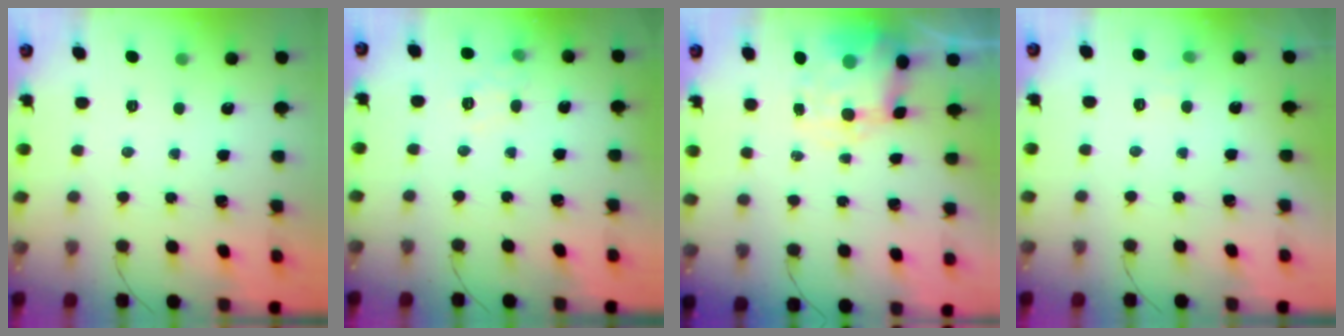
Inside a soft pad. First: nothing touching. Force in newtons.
{"total": 8.6, "press": 8.4, "slide": 1.7}
{"total": 8.1, "press": 7.9, "slide": 1.9}
{"total": 3.1, "press": 2.5, "slide": 1.8}